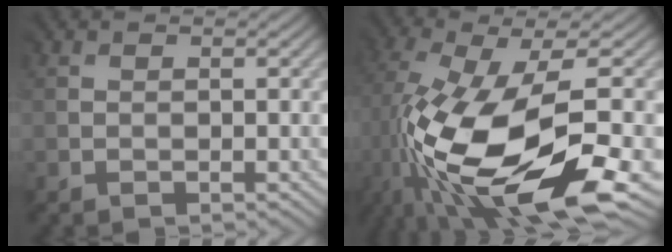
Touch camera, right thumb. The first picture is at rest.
{"total": 15.8, "force": [-4.5, 6.2, 13.9], "torque": [-0.281, -0.018, -0.076]}